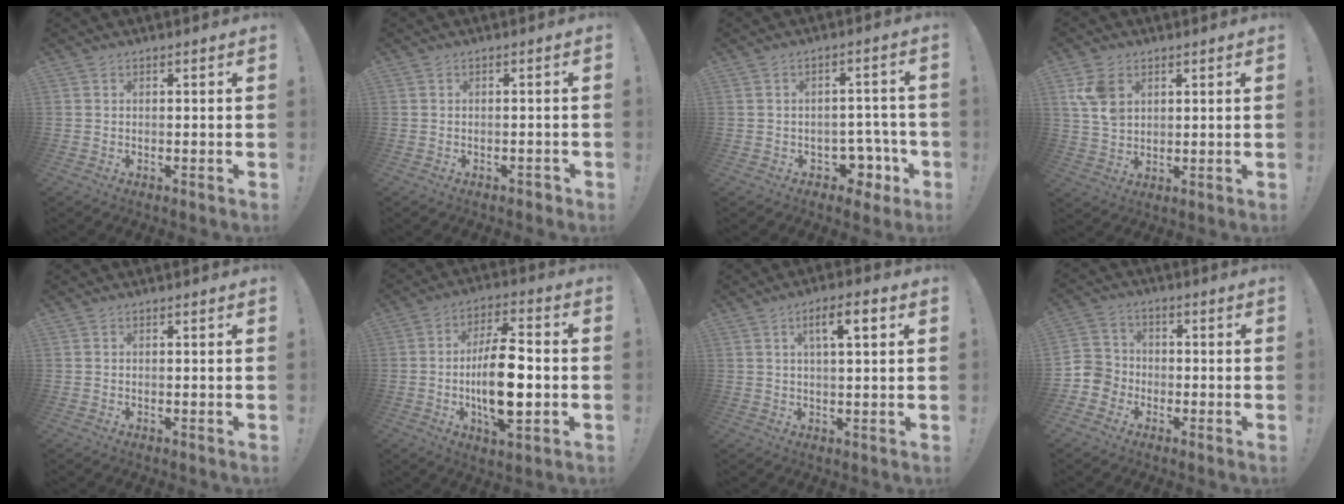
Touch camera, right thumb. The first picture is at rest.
{"total": 1.2, "force": [-0.9, 0.6, 0.6], "torque": [-0.013, 0.008, -0.015]}
{"total": 8.0, "force": [-3.1, 6.4, 3.7], "torque": [-0.033, 0.029, -0.041]}
{"total": 8.4, "force": [3.6, 5.8, 4.8], "torque": [-0.083, -0.005, 0.071]}
{"total": 0.0}
{"total": 16.3, "force": [-1.8, 6.1, 15.0], "torque": [-0.267, -0.002, -0.040]}
{"total": 6.9, "force": [2.5, 1.8, 6.2], "torque": [-0.093, -0.004, 0.033]}
{"total": 6.4, "force": [-3.3, 5.4, 0.7], "torque": [-0.017, 0.031, -0.061]}